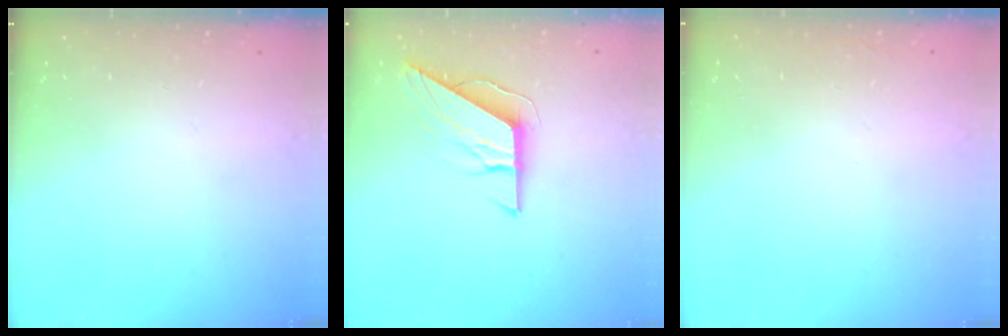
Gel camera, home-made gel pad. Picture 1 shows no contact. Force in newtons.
{"total": 8.8, "press": 8.8, "slide": 0.4}
{"total": 1.5, "press": 1.5, "slide": 0.1}